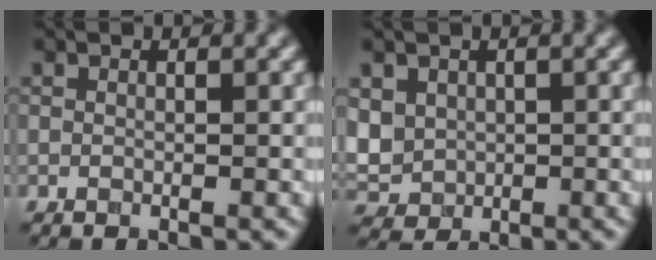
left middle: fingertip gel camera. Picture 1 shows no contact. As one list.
[{"total": 4.0, "force": [0.7, 3.4, 1.9], "torque": [-0.055, 0.003, 0.019]}]